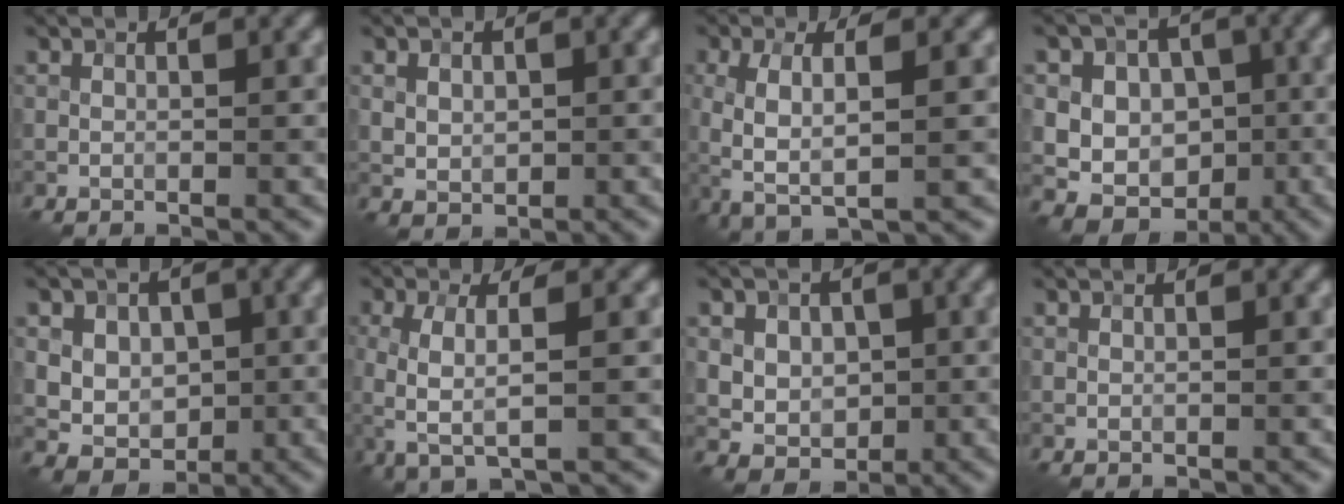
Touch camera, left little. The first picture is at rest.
{"total": 1.8, "force": [0.2, 1.5, 1.1], "torque": [-0.022, -0.002, 0.007]}
{"total": 5.2, "force": [-0.5, 1.9, 4.8], "torque": [-0.101, -0.002, -0.011]}
{"total": 11.5, "force": [0.1, 10.3, 5.1], "torque": [-0.070, 0.045, -0.020]}
{"total": 6.4, "force": [0.4, 5.3, 3.6], "torque": [-0.032, 0.020, -0.008]}
{"total": 4.3, "force": [-0.5, 1.3, 4.1], "torque": [-0.087, -0.003, -0.011]}
{"total": 5.7, "force": [0.7, 4.7, 3.2], "torque": [-0.041, 0.020, 0.004]}
{"total": 0.0}